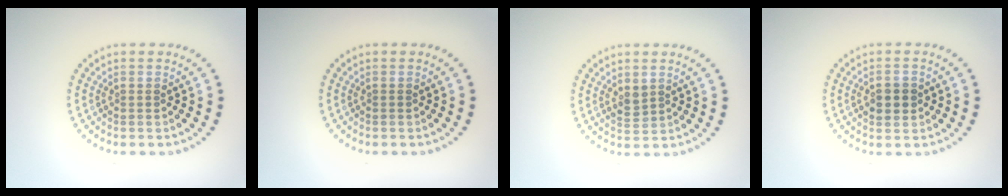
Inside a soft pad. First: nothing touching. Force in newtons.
{"total": 0.0}
{"total": 1.5, "press": 1.4, "slide": 0.3}
{"total": 2.7, "press": 2.7, "slide": 0.2}